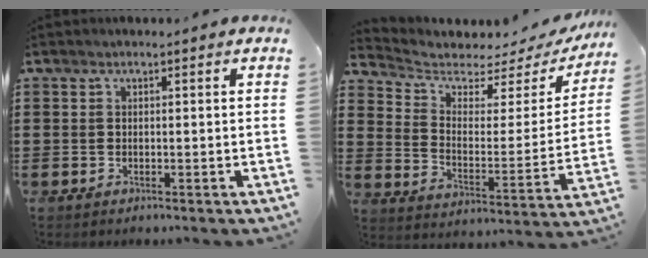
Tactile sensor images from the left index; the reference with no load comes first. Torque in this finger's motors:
{"motor_torque": [1.07, -1.07, 0.06, 0.00]}